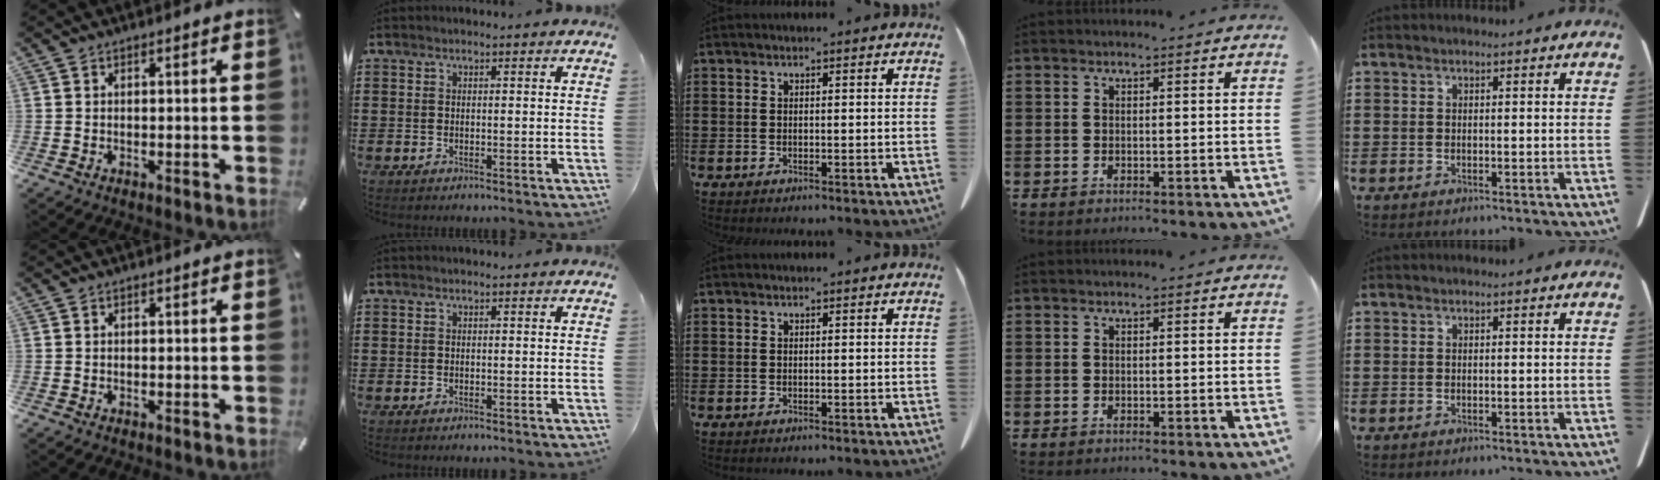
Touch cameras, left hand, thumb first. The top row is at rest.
{}